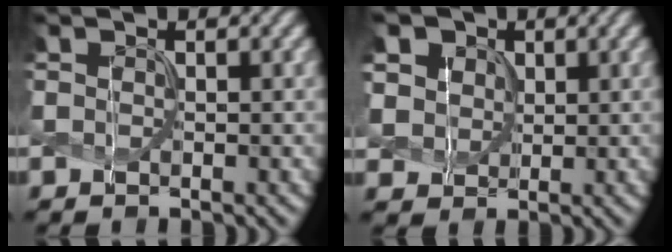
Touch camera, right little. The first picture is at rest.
{"total": 7.8, "force": [3.8, 5.9, 3.3], "torque": [-0.102, 0.016, 0.062]}